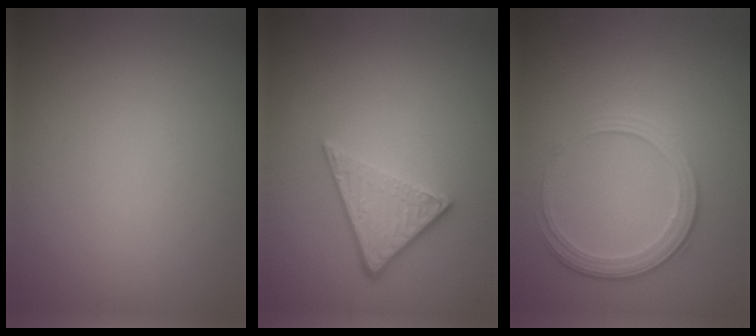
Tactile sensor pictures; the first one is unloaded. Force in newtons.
{"total": 3.7, "press": 2.6, "slide": 2.7}
{"total": 2.8, "press": 2.7, "slide": 0.8}